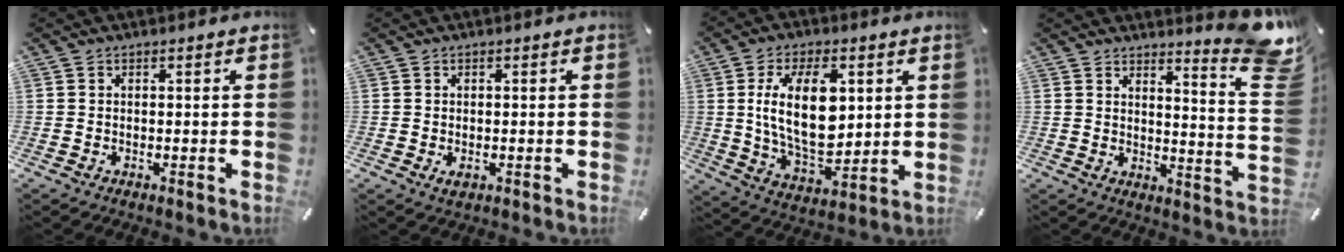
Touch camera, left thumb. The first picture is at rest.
{"total": 1.5, "force": [-0.4, 1.0, 1.0], "torque": [-0.018, 0.001, -0.006]}
{"total": 16.9, "force": [3.5, 9.2, 13.7], "torque": [-0.272, -0.011, 0.054]}
{"total": 9.5, "force": [7.2, 2.4, 5.7], "torque": [-0.073, -0.066, 0.121]}